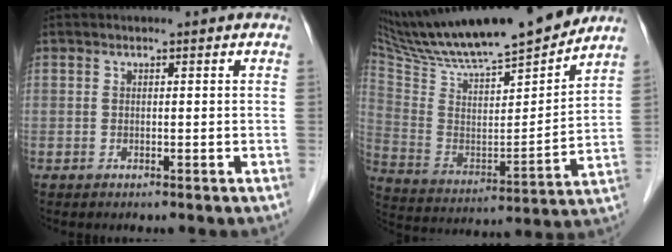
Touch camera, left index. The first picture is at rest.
{"total": 24.5, "force": [21.7, 2.4, 11.1], "torque": [-0.196, -0.010, 0.354]}